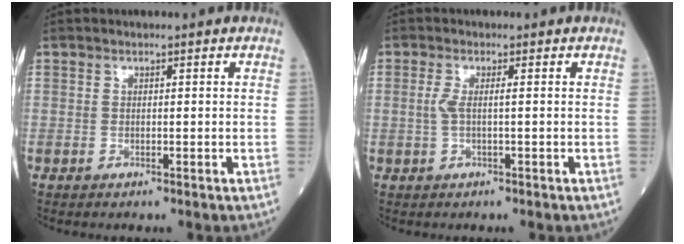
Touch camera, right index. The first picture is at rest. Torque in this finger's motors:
{"motor_torque": [0.00, -0.06, 0.01, 0.02]}